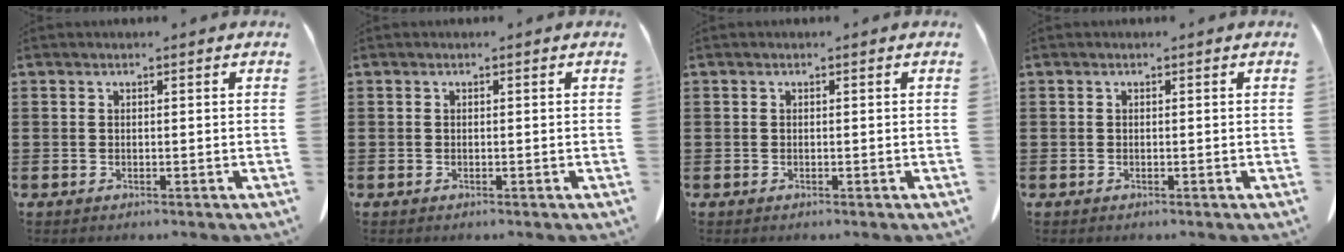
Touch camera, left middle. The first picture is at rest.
{"total": 0.0}
{"total": 0.0}
{"total": 0.0}